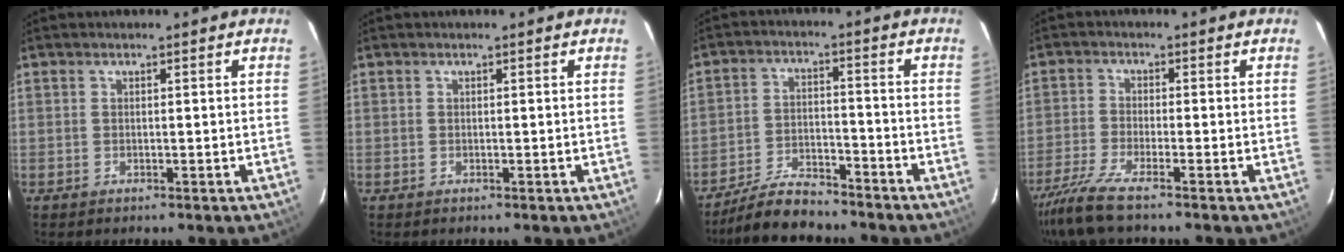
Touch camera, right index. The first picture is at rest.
{"total": 0.0}
{"total": 9.4, "force": [-8.5, 2.5, 3.0], "torque": [-0.086, 0.007, -0.145]}
{"total": 8.4, "force": [-6.9, -0.1, 4.8], "torque": [-0.116, -0.031, -0.130]}